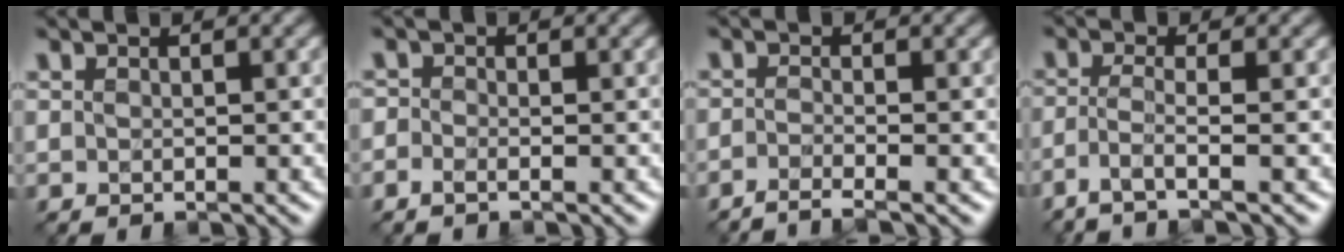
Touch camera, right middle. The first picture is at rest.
{"total": 1.0, "force": [-0.6, 0.5, 0.6], "torque": [-0.016, -0.003, -0.016]}
{"total": 2.0, "force": [-1.4, 0.3, 1.3], "torque": [-0.016, -0.006, -0.042]}
{"total": 3.0, "force": [-1.8, 0.5, 2.4], "torque": [-0.047, -0.005, -0.053]}